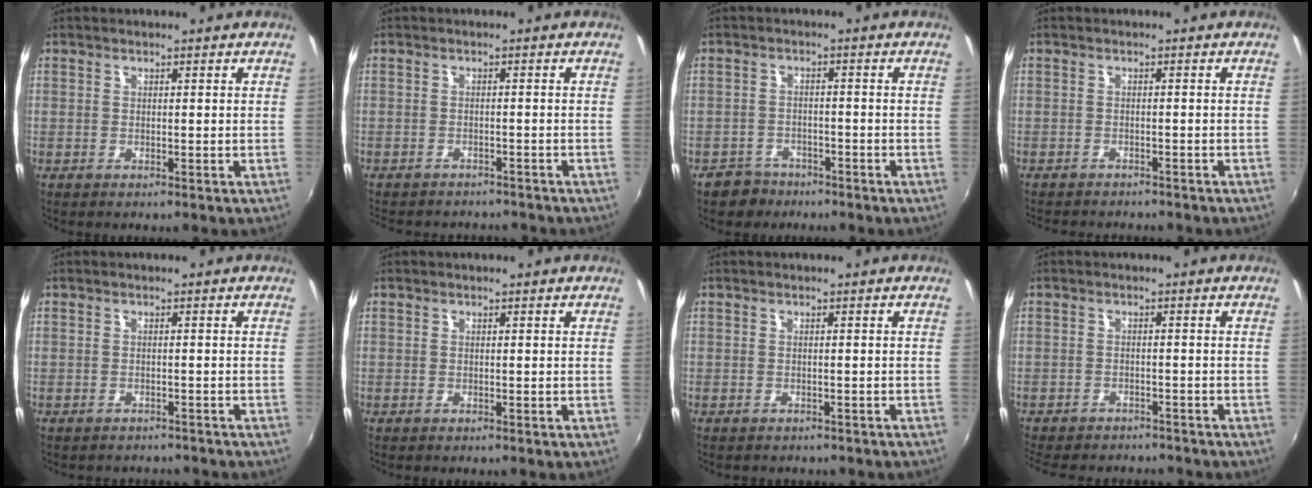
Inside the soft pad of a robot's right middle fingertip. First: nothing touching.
{"total": 8.0, "force": [-7.2, 2.5, 2.4], "torque": [-0.063, -0.020, -0.102]}
{"total": 4.6, "force": [-3.4, 3.0, 0.3], "torque": [-0.023, 0.011, -0.057]}
{"total": 5.6, "force": [-5.1, 1.4, 1.8], "torque": [-0.047, -0.014, -0.072]}
{"total": 4.7, "force": [-4.3, 1.7, 1.2], "torque": [-0.030, -0.016, -0.058]}
{"total": 0.0}
{"total": 3.4, "force": [-3.0, 1.2, 1.1], "torque": [-0.024, -0.013, -0.035]}
{"total": 11.1, "force": [-9.7, 3.9, 3.8], "torque": [-0.100, -0.018, -0.142]}